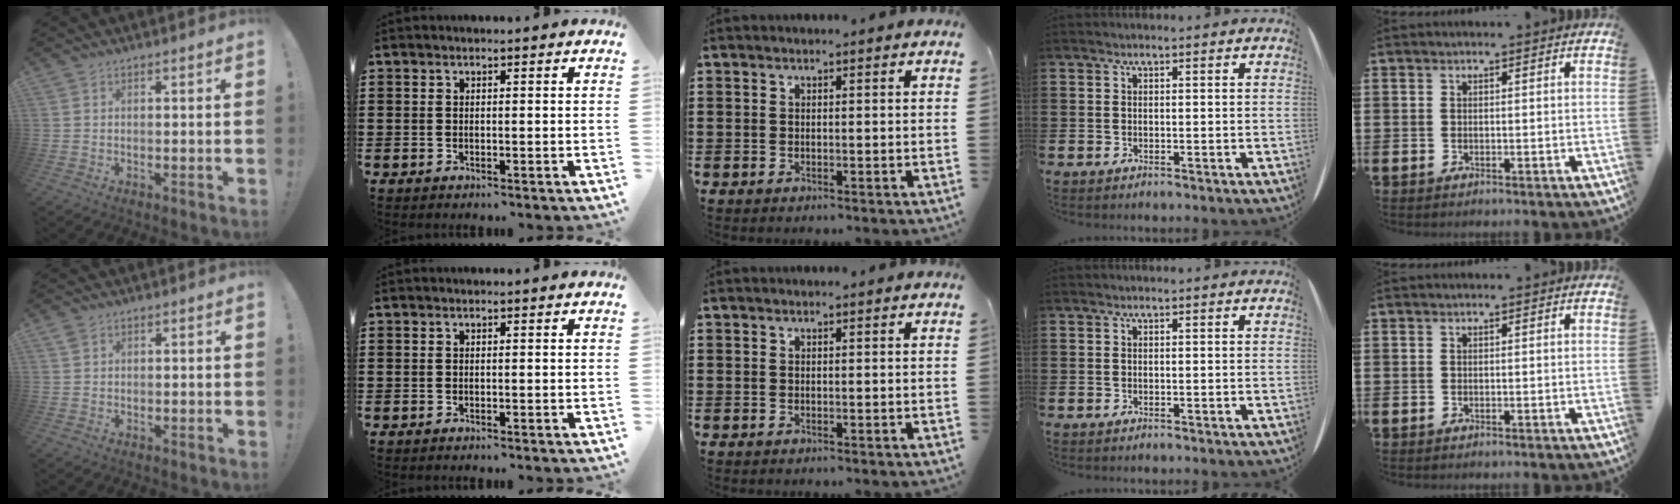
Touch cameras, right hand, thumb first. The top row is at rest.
{"thumb": {"total": 1.4, "force": [0.6, 1.1, 0.7], "torque": [-0.008, 0.001, 0.010]}}